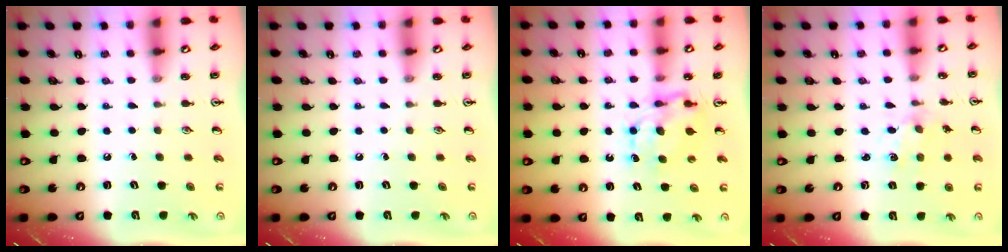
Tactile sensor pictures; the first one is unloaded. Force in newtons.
{"total": 0.0}
{"total": 7.3, "press": 7.3, "slide": 0.3}
{"total": 2.0, "press": 2.0, "slide": 0.5}